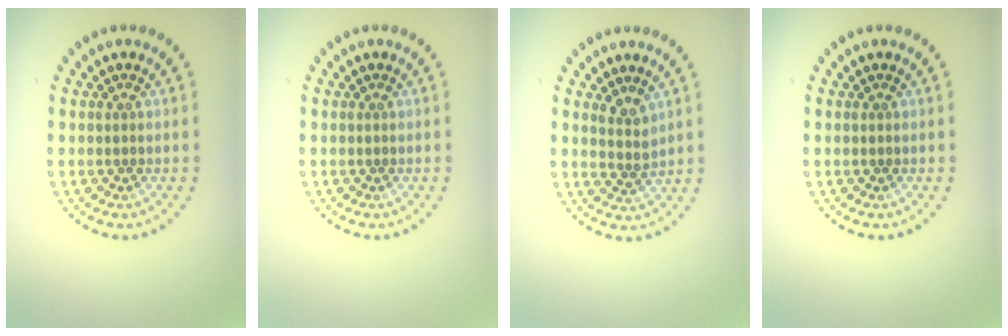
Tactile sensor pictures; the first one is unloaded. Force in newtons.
{"total": 0.0}
{"total": 1.9, "press": 1.4, "slide": 1.3}
{"total": 0.0}